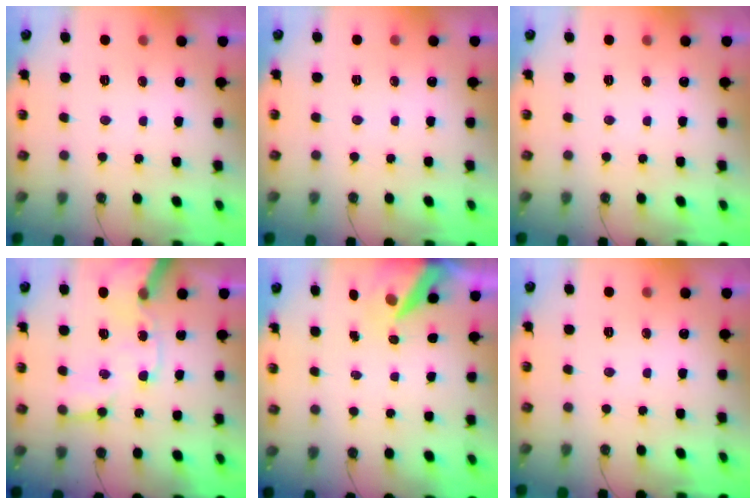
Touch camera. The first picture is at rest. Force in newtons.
{"total": 0.0}
{"total": 0.0}
{"total": 16.4, "press": 16.2, "slide": 2.5}
{"total": 6.9, "press": 6.9, "slide": 0.9}
{"total": 0.0}